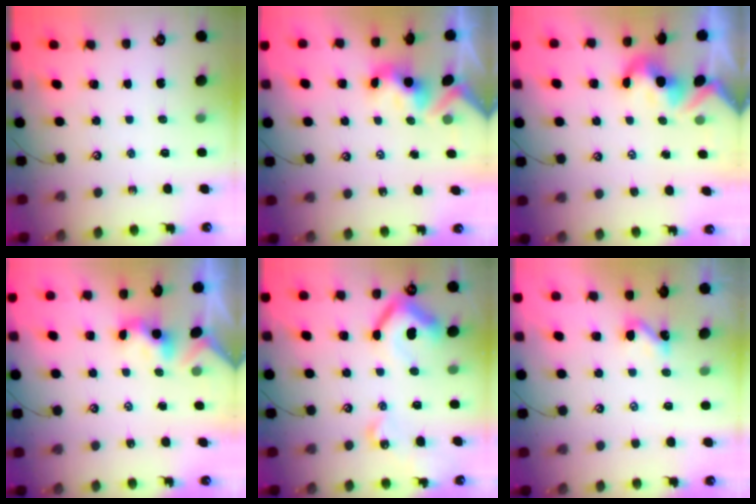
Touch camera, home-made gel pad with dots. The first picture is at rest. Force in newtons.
{"total": 3.3, "press": 3.3, "slide": 0.4}
{"total": 2.2, "press": 2.1, "slide": 0.6}
{"total": 1.1, "press": 1.0, "slide": 0.4}
{"total": 11.4, "press": 11.4, "slide": 0.8}
{"total": 2.5, "press": 2.5, "slide": 0.3}